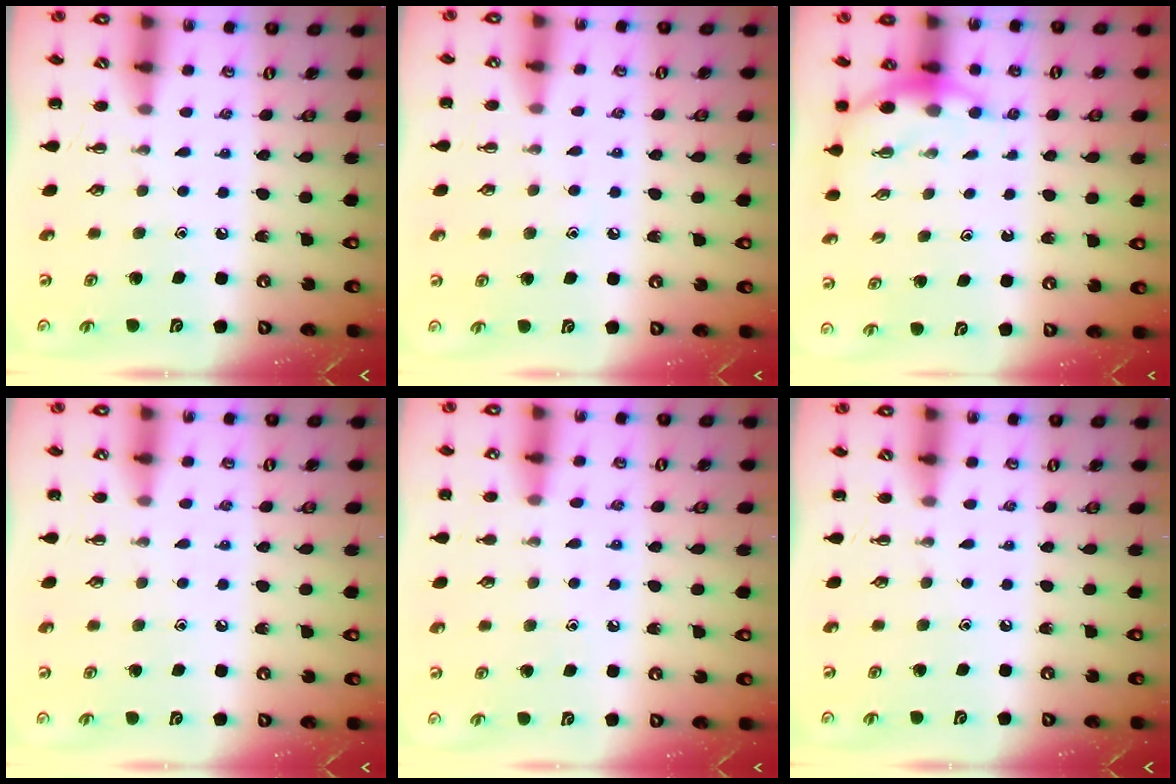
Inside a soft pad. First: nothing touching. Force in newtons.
{"total": 5.4, "press": 5.2, "slide": 1.6}
{"total": 6.2, "press": 6.0, "slide": 1.2}
{"total": 4.1, "press": 3.8, "slide": 1.5}
{"total": 7.8, "press": 7.5, "slide": 2.0}
{"total": 0.0}